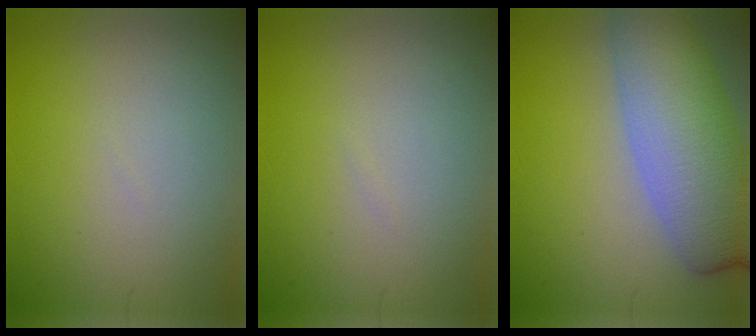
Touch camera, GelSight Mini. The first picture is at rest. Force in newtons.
{"total": 0.0}
{"total": 9.1, "press": 9.1, "slide": 0.4}